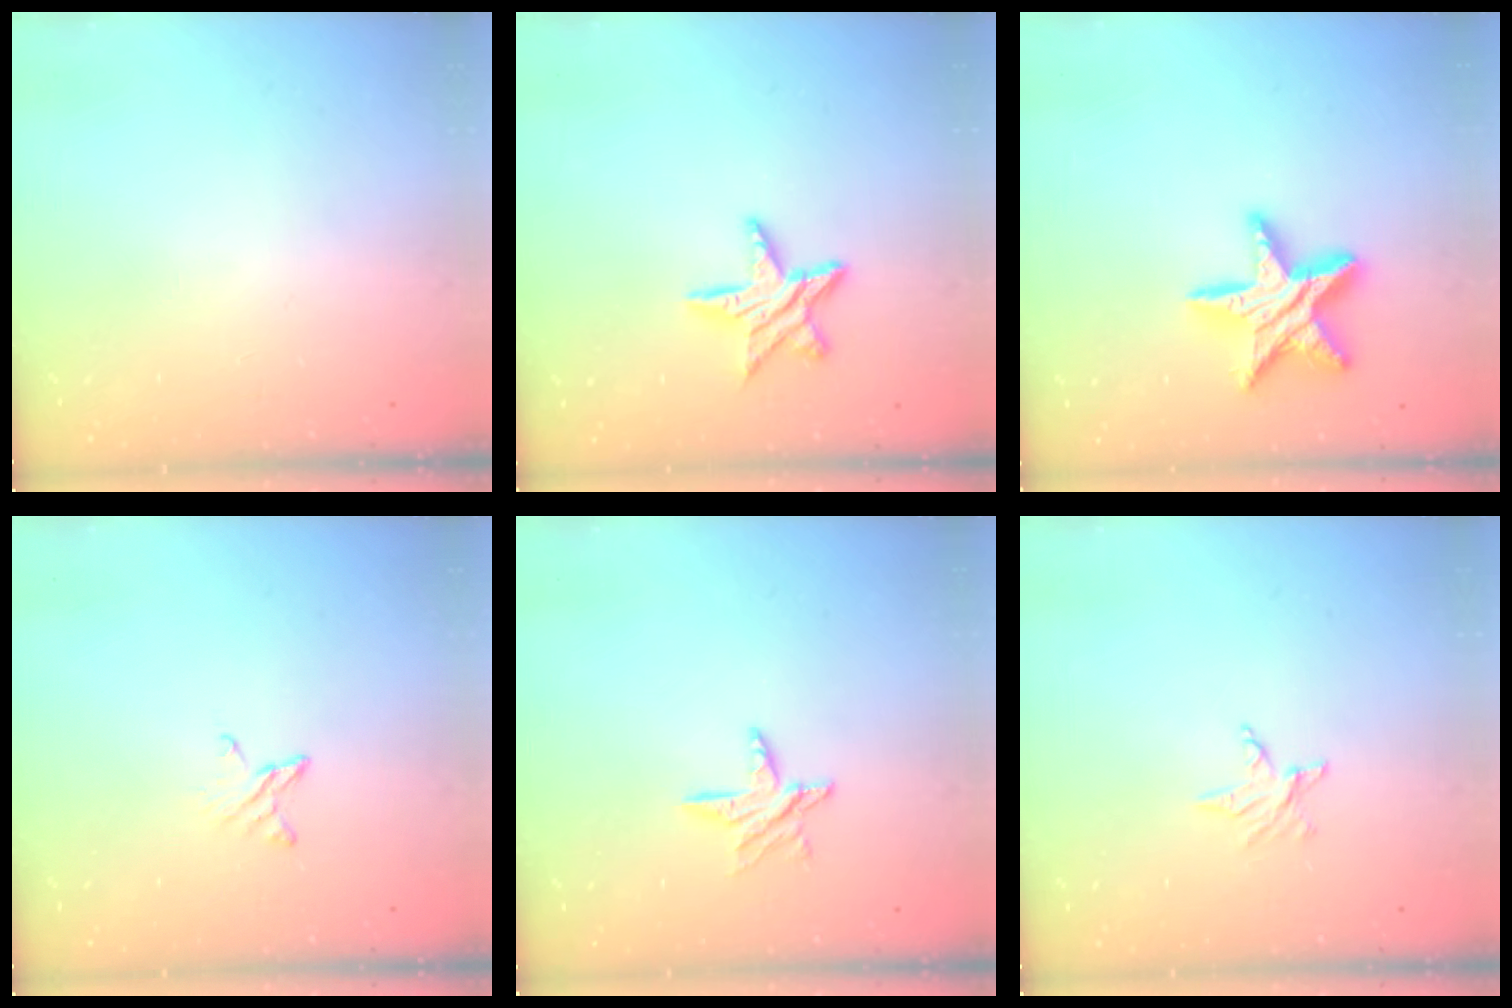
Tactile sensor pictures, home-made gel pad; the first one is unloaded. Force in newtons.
{"total": 10.6, "press": 10.6, "slide": 0.7}
{"total": 16.0, "press": 16.0, "slide": 1.0}
{"total": 4.2, "press": 4.2, "slide": 0.5}
{"total": 6.3, "press": 6.3, "slide": 0.4}
{"total": 3.5, "press": 3.5, "slide": 0.3}